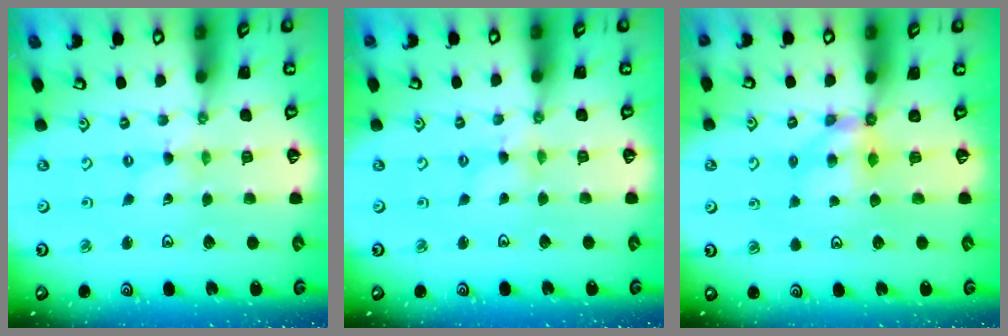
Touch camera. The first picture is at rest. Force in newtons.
{"total": 1.6, "press": 1.6, "slide": 0.2}
{"total": 5.7, "press": 5.7, "slide": 0.3}